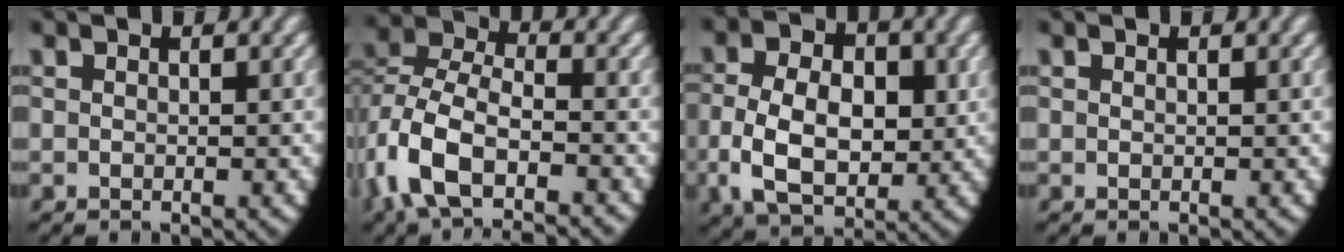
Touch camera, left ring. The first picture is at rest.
{"total": 8.0, "force": [-2.9, 5.3, 5.2], "torque": [-0.125, -0.023, -0.044]}
{"total": 8.2, "force": [-0.6, 6.0, 5.5], "torque": [-0.122, -0.026, 0.005]}
{"total": 0.0}